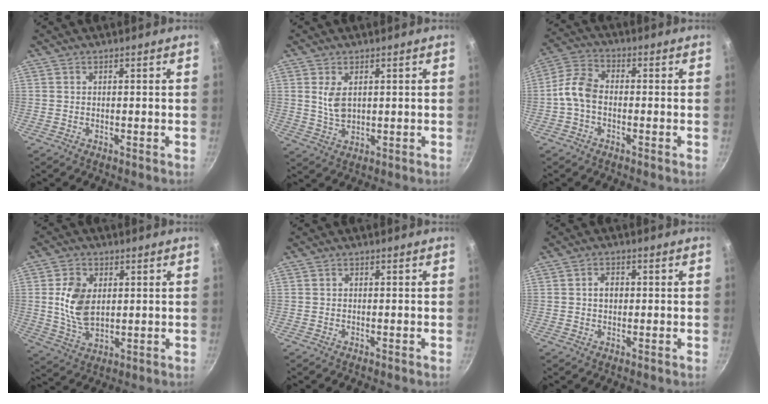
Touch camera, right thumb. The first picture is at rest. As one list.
[{"total": 4.8, "force": [1.3, 2.7, 3.7], "torque": [-0.065, -0.015, 0.030]}, {"total": 6.5, "force": [-1.5, 4.2, 4.7], "torque": [-0.097, 0.032, -0.043]}, {"total": 9.7, "force": [1.5, 6.4, 7.2], "torque": [-0.124, -0.013, 0.032]}, {"total": 0.0}, {"total": 2.9, "force": [0.2, 2.2, 1.9], "torque": [-0.015, 0.007, 0.002]}]